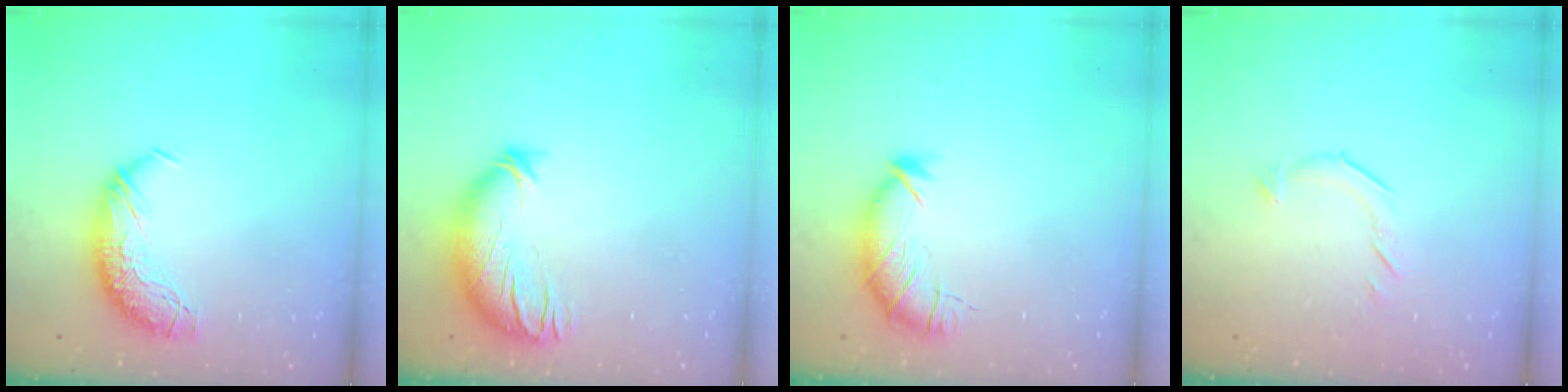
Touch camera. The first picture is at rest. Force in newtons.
{"total": 3.6, "press": 2.9, "slide": 2.2}
{"total": 3.5, "press": 3.4, "slide": 0.9}
{"total": 6.7, "press": 6.6, "slide": 0.9}